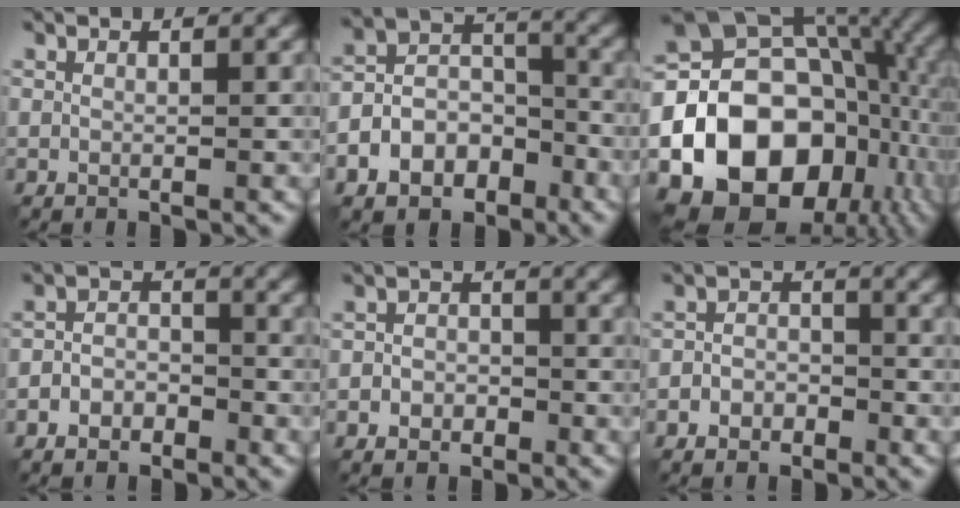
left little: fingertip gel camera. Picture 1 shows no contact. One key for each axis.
{"total": 7.1, "fx": -4.2, "fy": 4.7, "fz": 3.2, "tx": -0.038, "ty": 0.013, "tz": -0.080}
{"total": 20.8, "fx": -5.2, "fy": 16.2, "fz": 12.0, "tx": -0.221, "ty": -0.032, "tz": -0.081}
{"total": 2.7, "fx": -1.8, "fy": 1.8, "fz": 1.1, "tx": -0.002, "ty": 0.007, "tz": -0.046}
{"total": 2.5, "fx": -1.3, "fy": 2.0, "fz": 0.8, "tx": 0.010, "ty": 0.008, "tz": -0.032}
{"total": 2.9, "fx": -1.8, "fy": 2.1, "fz": 0.9, "tx": 0.012, "ty": 0.005, "tz": -0.041}